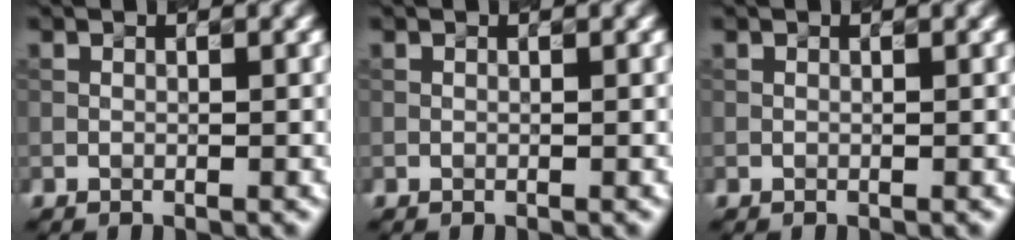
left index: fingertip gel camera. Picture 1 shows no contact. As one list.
[{"total": 0.0}, {"total": 0.0}]